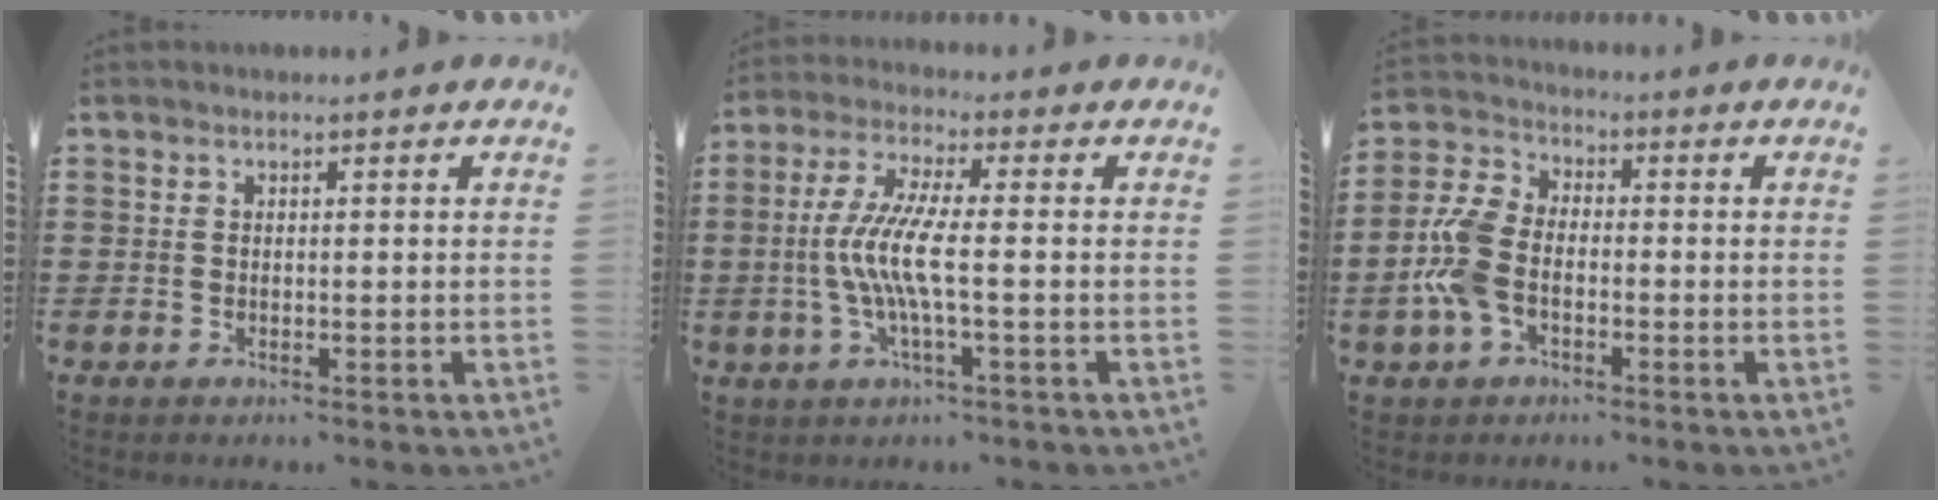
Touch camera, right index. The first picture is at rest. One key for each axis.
{"total": 7.5, "fx": -1.3, "fy": 0.7, "fz": 7.4, "tx": -0.165, "ty": -0.017, "tz": -0.035}
{"total": 7.5, "fx": -1.9, "fy": 4.7, "fz": 5.5, "tx": -0.145, "ty": 0.004, "tz": -0.046}